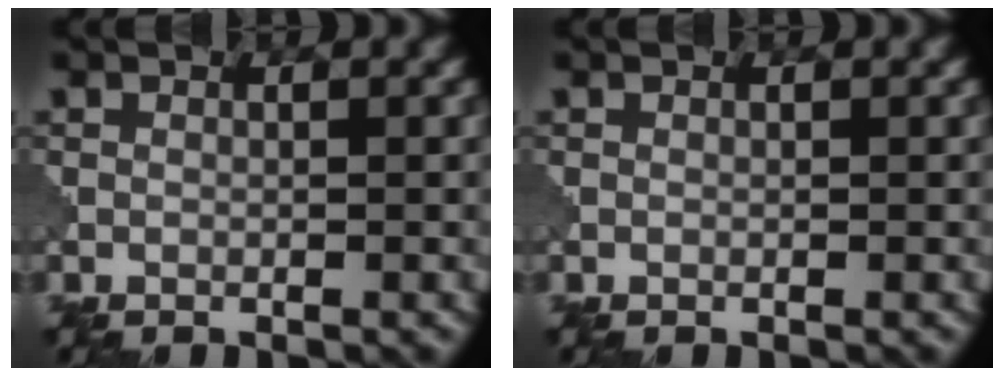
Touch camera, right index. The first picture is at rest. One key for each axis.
{"total": 0.0}